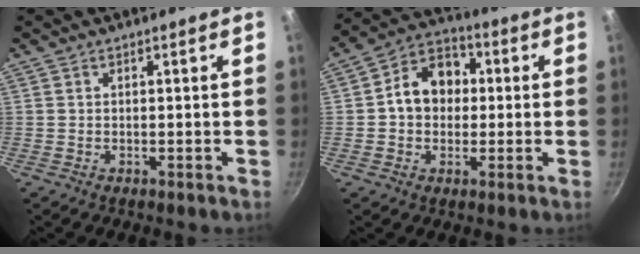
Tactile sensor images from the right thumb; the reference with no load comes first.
{"total": 10.8, "force": [0.6, 8.6, 6.5], "torque": [-0.065, 0.026, -0.009]}